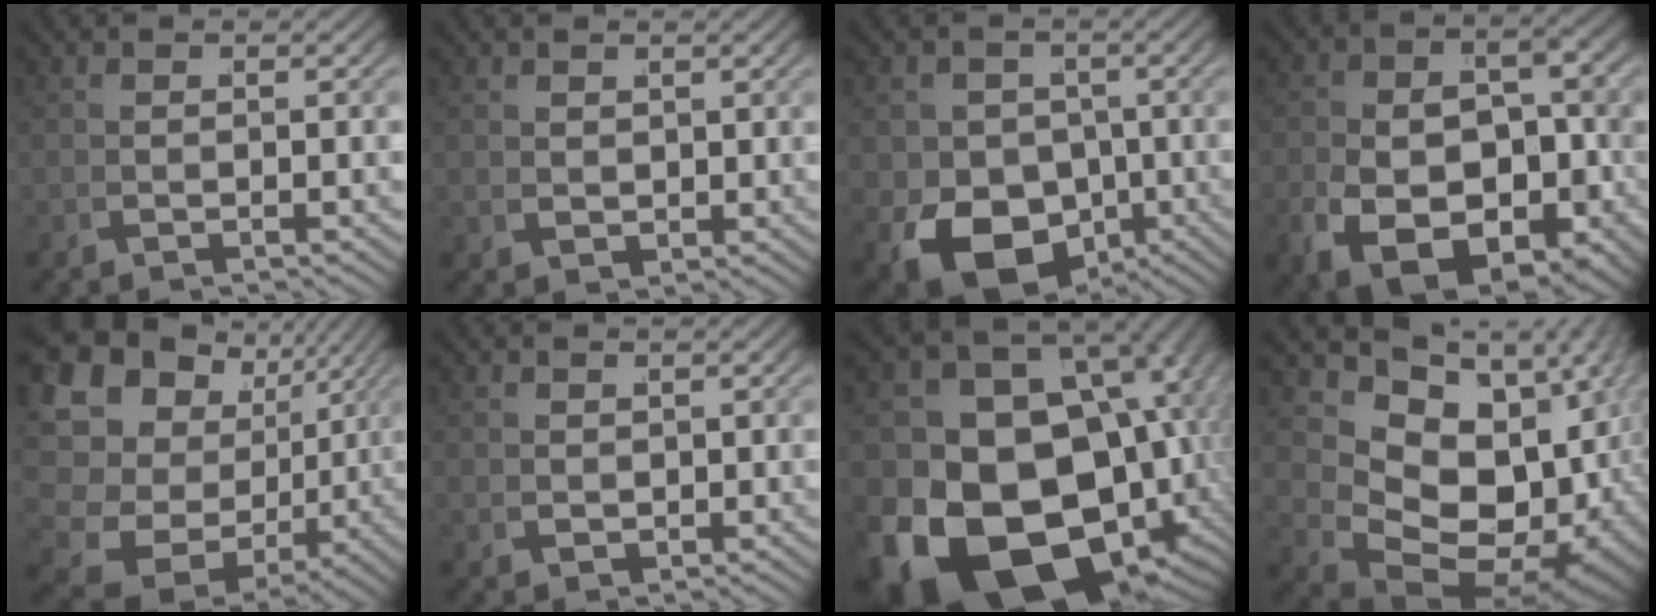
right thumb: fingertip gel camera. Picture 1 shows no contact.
{"total": 1.6, "force": [1.1, 1.0, 0.6], "torque": [-0.001, -0.007, 0.033]}
{"total": 12.6, "force": [-4.3, 9.3, 7.3], "torque": [-0.144, -0.070, -0.040]}
{"total": 15.5, "force": [-4.4, 10.5, 10.6], "torque": [-0.208, -0.079, -0.030]}
{"total": 17.6, "force": [0.1, 13.6, 11.1], "torque": [-0.214, -0.033, 0.008]}
{"total": 1.3, "force": [0.8, 0.9, 0.5], "torque": [-0.001, -0.006, 0.027]}
{"total": 32.6, "force": [-5.2, 22.7, 22.7], "torque": [-0.404, -0.092, -0.060]}
{"total": 16.9, "force": [-1.0, 11.3, 12.4], "torque": [-0.219, -0.047, 0.005]}